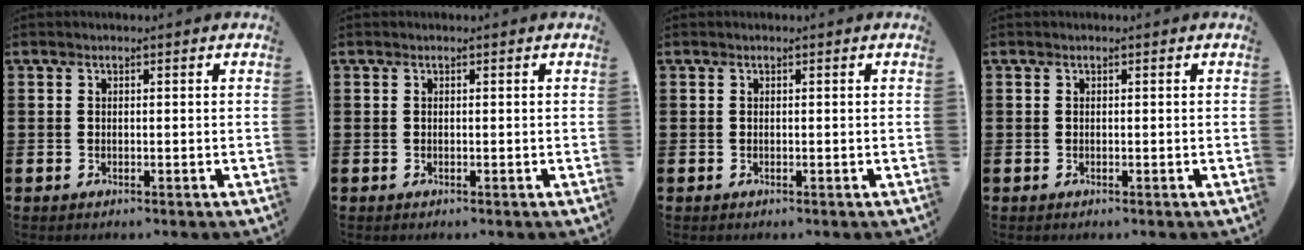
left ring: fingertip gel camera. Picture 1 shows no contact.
{"total": 0.0}
{"total": 0.0}
{"total": 0.0}